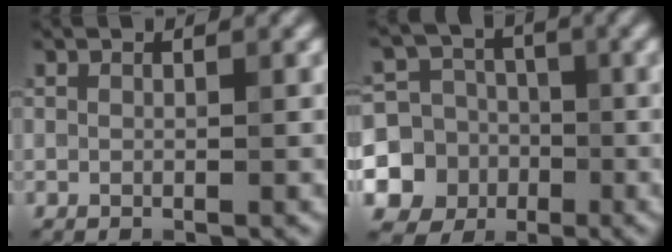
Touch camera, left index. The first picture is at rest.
{"total": 9.5, "force": [-2.4, 8.8, 2.6], "torque": [-0.054, -0.004, -0.061]}